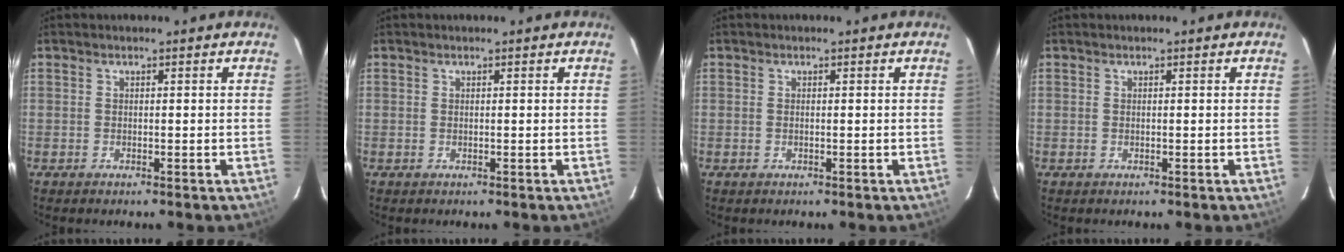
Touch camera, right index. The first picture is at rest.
{"total": 0.0}
{"total": 0.0}
{"total": 0.0}